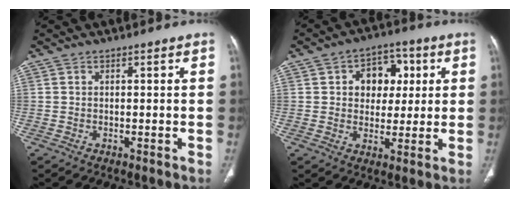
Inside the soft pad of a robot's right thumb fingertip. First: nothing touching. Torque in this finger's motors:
{"motor_torque": [0.16, 1.59, 0.71, -0.34, 0.06]}